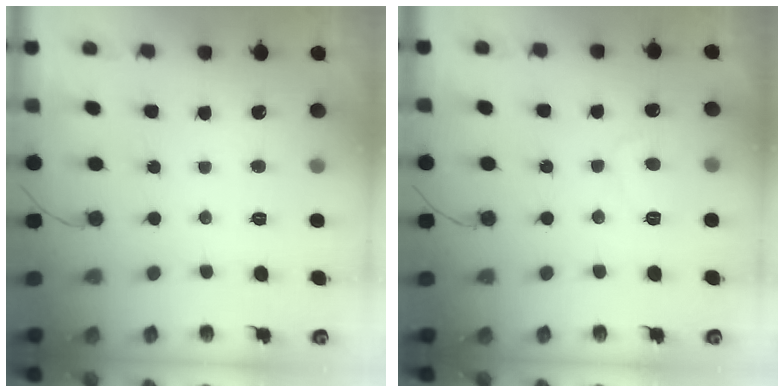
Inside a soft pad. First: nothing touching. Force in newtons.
{"total": 3.6, "press": 3.6, "slide": 0.6}